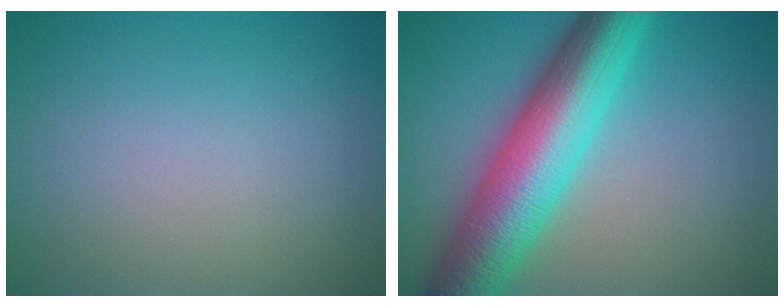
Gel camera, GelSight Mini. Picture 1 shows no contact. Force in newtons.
{"total": 10.8, "press": 10.8, "slide": 0.2}